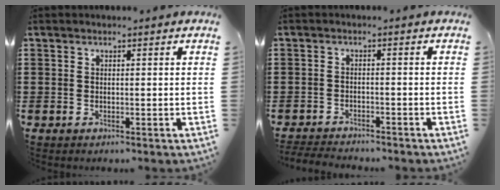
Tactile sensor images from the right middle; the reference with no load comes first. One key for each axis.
{"total": 2.8, "fx": -2.7, "fy": 0.5, "fz": 0.0, "tx": -0.006, "ty": -0.001, "tz": -0.060}